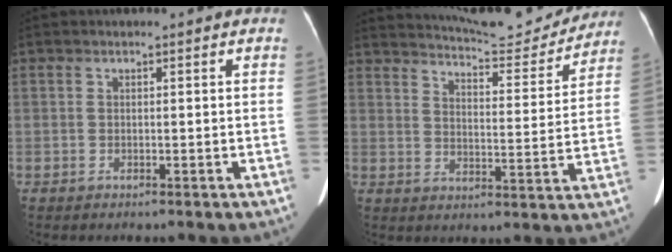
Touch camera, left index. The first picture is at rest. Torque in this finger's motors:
{"motor_torque": [0.45, -1.01, 0.03, 0.02]}